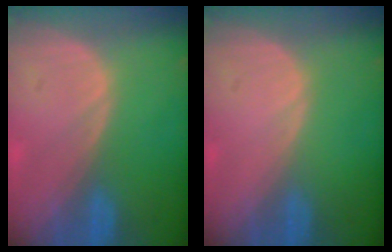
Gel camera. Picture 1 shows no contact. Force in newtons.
{"total": 0.0}